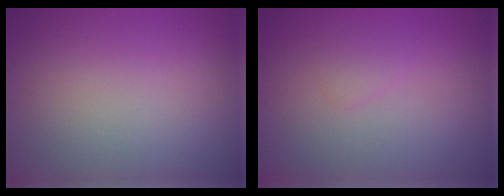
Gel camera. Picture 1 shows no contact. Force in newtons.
{"total": 0.9, "press": 0.9, "slide": 0.1}